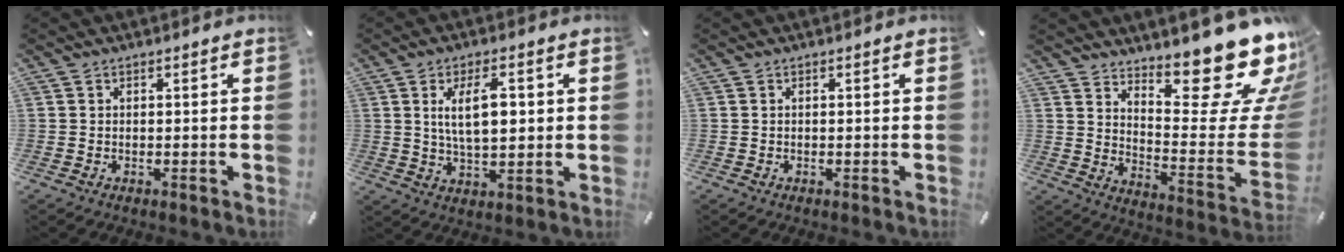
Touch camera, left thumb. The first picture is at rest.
{"total": 9.3, "force": [1.9, 4.3, 8.0], "torque": [-0.150, -0.003, 0.023]}
{"total": 0.0}
{"total": 21.0, "force": [16.2, 6.6, 11.6], "torque": [-0.119, -0.146, 0.261]}